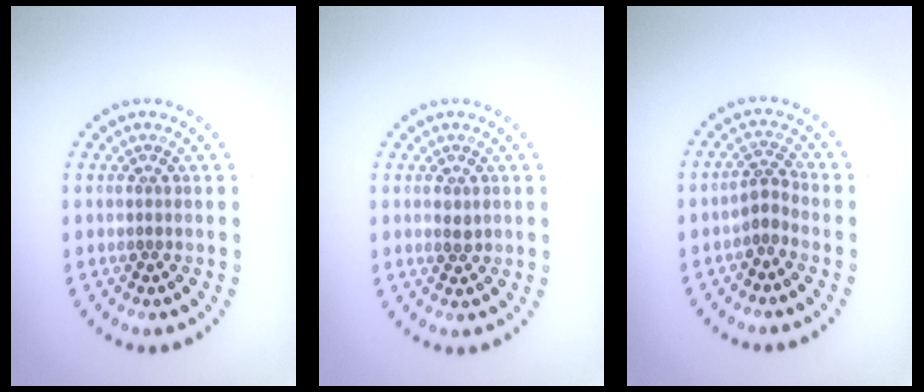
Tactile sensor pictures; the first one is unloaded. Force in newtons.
{"total": 1.0, "press": 1.0, "slide": 0.2}
{"total": 2.0, "press": 1.4, "slide": 1.4}